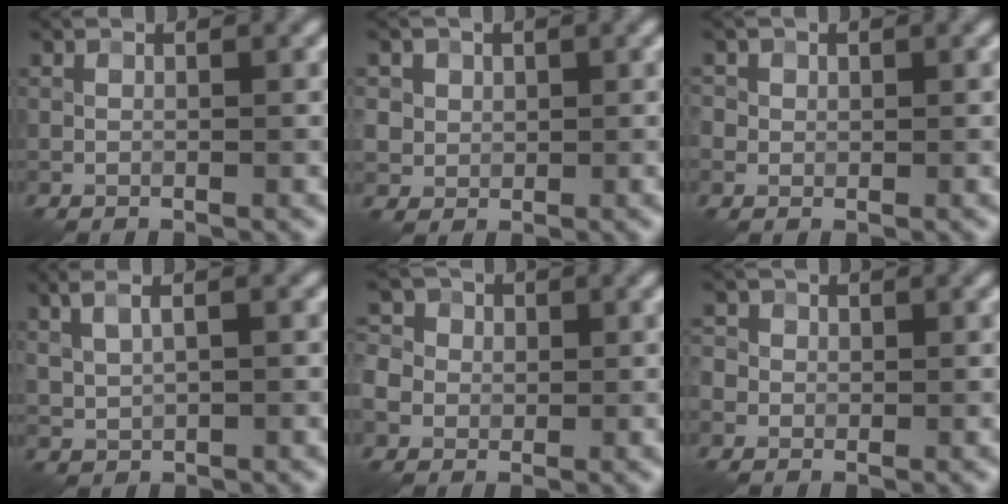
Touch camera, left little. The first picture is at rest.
{"total": 3.8, "force": [1.6, 3.2, 1.2], "torque": [-0.026, 0.007, 0.028]}
{"total": 1.7, "force": [0.4, 1.6, 0.5], "torque": [-0.003, 0.005, 0.004]}
{"total": 3.6, "force": [1.8, 1.5, 2.7], "torque": [-0.062, 0.011, 0.032]}
{"total": 7.0, "force": [0.0, 6.5, 2.5], "torque": [-0.052, 0.027, -0.035]}
{"total": 3.4, "force": [0.4, 3.1, 1.2], "torque": [-0.005, 0.024, -0.021]}